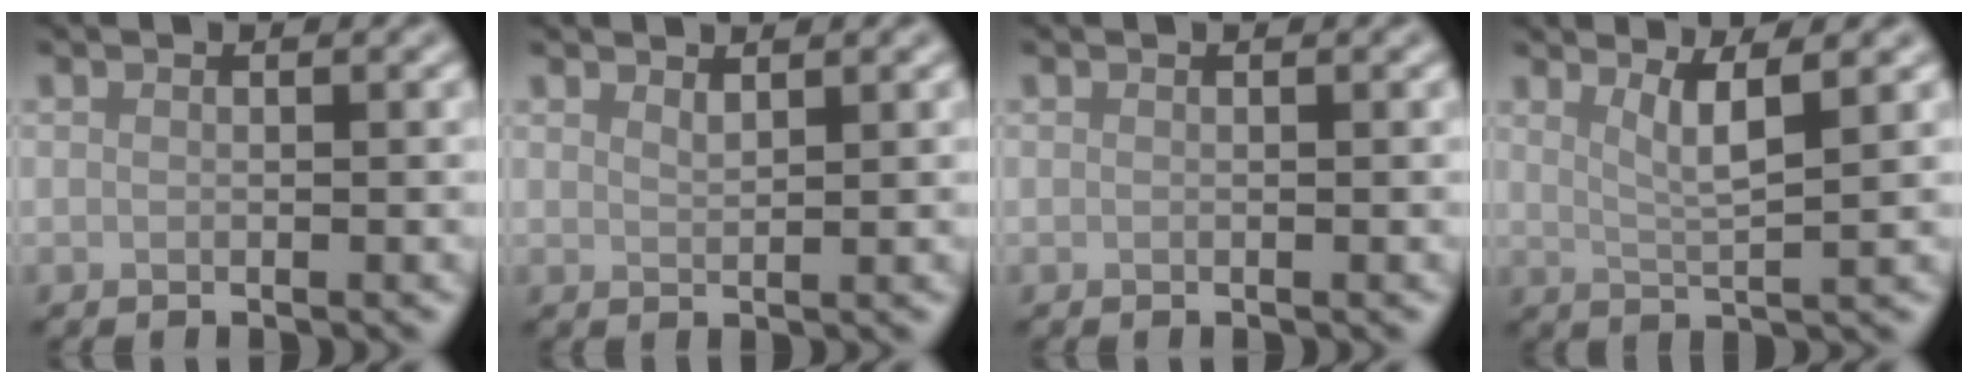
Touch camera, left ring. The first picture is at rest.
{"total": 1.0, "force": [0.9, 0.1, 0.4], "torque": [-0.005, 0.000, 0.017]}
{"total": 0.0}
{"total": 3.3, "force": [1.7, 0.5, 2.8], "torque": [-0.040, -0.004, 0.033]}